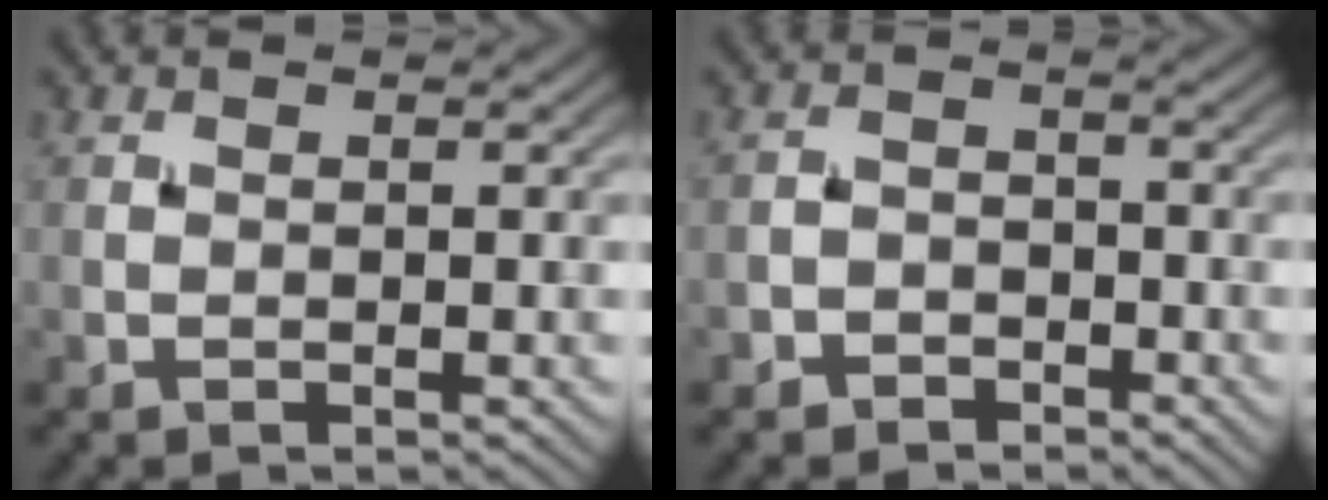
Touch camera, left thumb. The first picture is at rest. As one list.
[{"total": 2.5, "force": [-1.8, 1.7, 0.6], "torque": [-0.002, 0.005, -0.041]}]